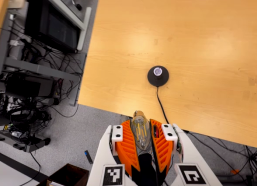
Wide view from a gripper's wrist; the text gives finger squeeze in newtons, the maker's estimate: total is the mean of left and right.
{"total": 19.4, "left": 24.6, "right": 14.2}